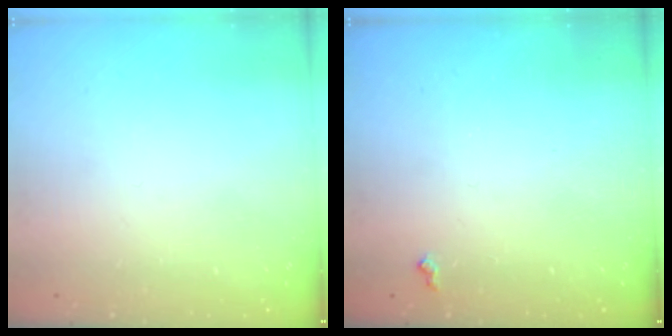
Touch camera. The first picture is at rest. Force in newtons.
{"total": 3.6, "press": 3.6, "slide": 0.5}